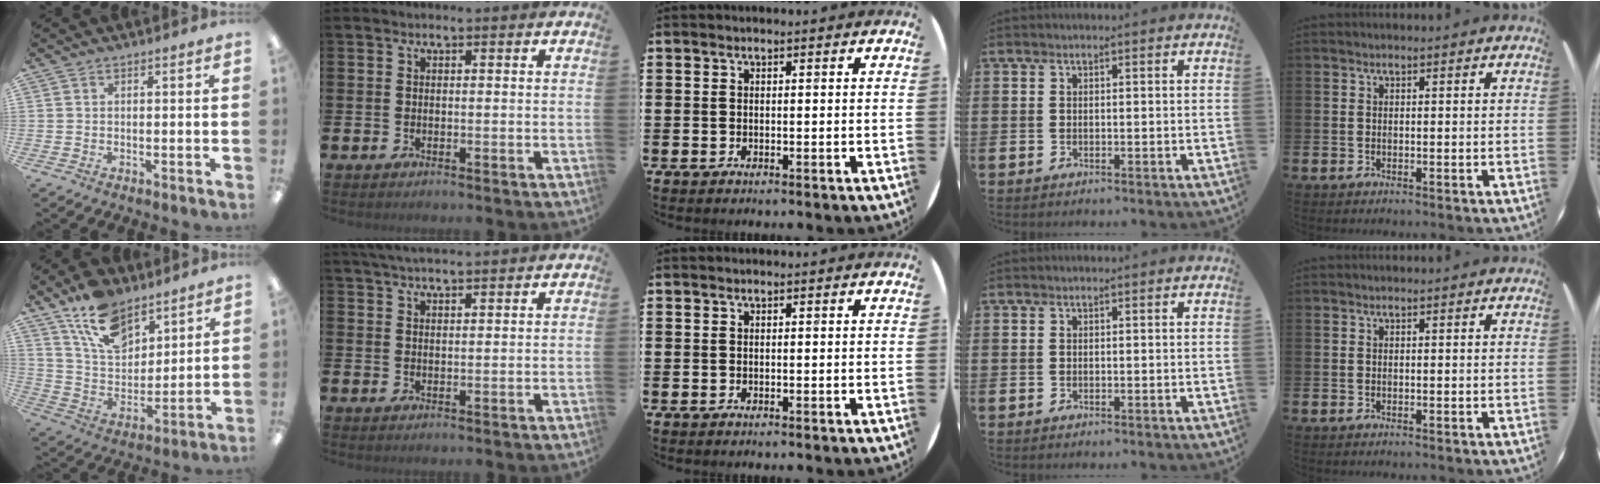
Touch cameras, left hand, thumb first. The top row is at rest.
{"thumb": {"total": 14.8, "force": [10.5, 7.8, 6.9], "torque": [-0.135, -0.042, 0.198]}, "index": {"total": 3.7, "force": [3.5, 0.4, 1.1], "torque": [-0.028, -0.007, 0.065]}}